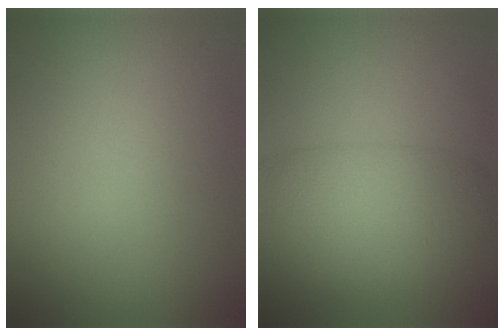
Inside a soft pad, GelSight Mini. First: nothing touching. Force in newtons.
{"total": 6.9, "press": 6.9, "slide": 0.2}